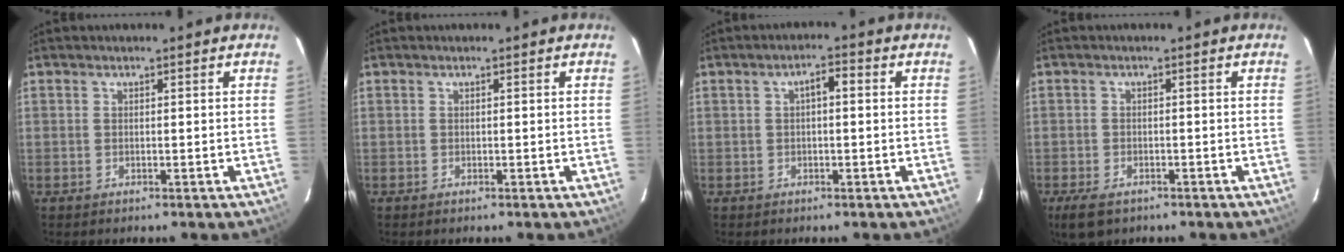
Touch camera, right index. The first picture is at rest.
{"total": 0.0}
{"total": 2.7, "force": [0.3, 1.1, 2.4], "torque": [-0.043, 0.013, 0.004]}
{"total": 5.2, "force": [-3.3, 2.8, 2.8], "torque": [-0.068, -0.015, -0.058]}